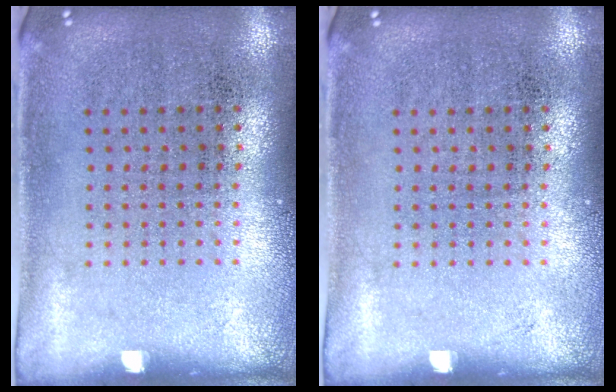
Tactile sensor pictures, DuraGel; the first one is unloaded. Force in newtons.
{"total": 0.0}